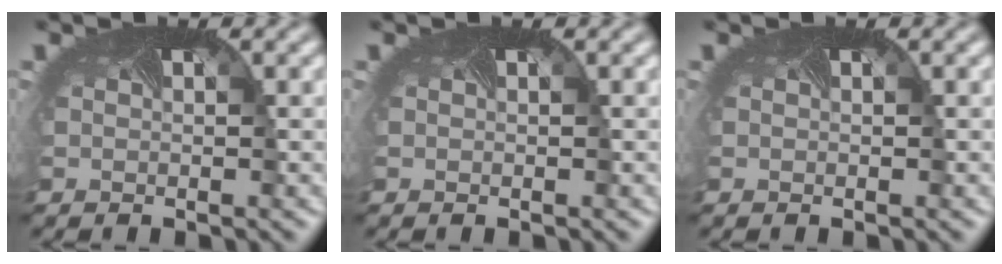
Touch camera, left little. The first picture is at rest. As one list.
[{"total": 0.0}, {"total": 0.0}]